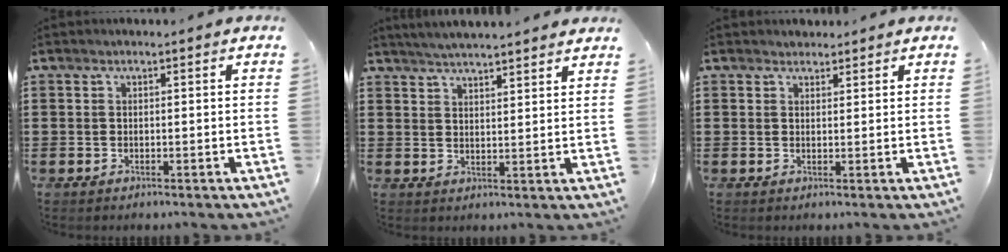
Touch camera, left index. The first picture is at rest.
{"total": 3.4, "force": [3.4, -0.5, 0.4], "torque": [-0.017, -0.011, 0.061]}
{"total": 1.5, "force": [1.3, 0.6, 0.0], "torque": [-0.003, 0.004, 0.027]}